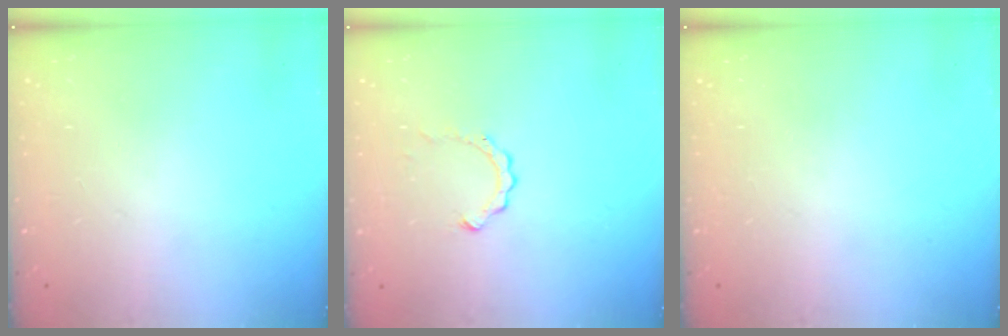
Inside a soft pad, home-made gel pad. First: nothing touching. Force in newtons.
{"total": 2.6, "press": 2.6, "slide": 0.3}
{"total": 0.0}